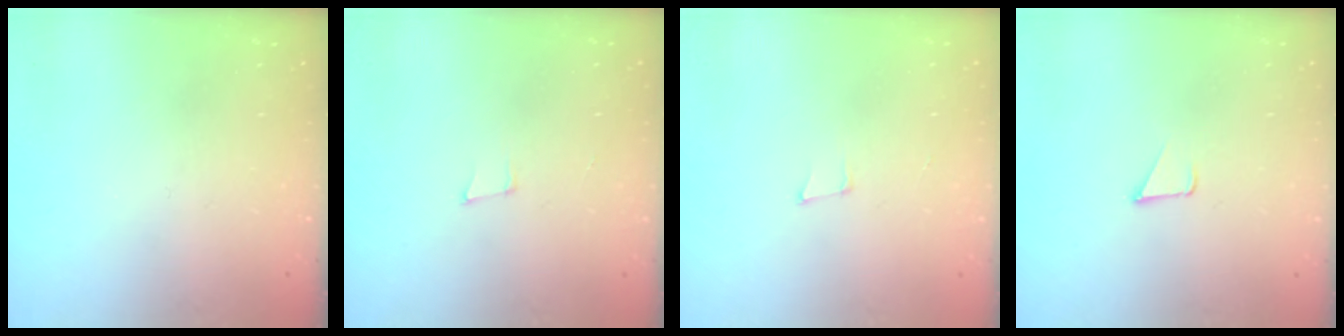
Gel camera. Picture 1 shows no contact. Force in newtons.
{"total": 4.1, "press": 3.2, "slide": 2.7}
{"total": 4.1, "press": 3.2, "slide": 2.7}
{"total": 1.8, "press": 1.7, "slide": 0.1}